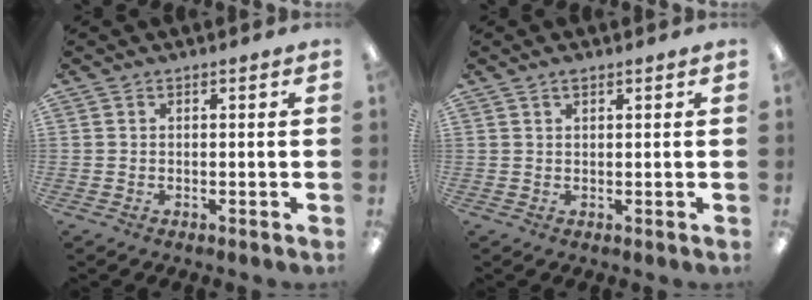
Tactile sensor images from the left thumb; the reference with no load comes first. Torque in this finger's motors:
{"motor_torque": [-0.10, -0.19, -0.45, -0.07, 0.09]}